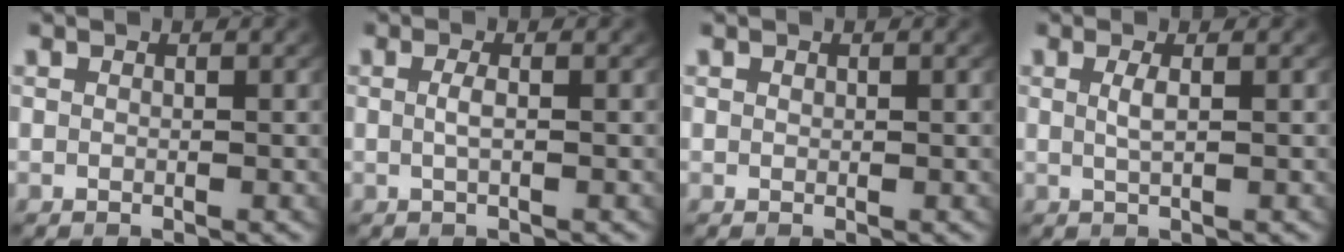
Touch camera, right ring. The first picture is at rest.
{"total": 1.2, "force": [-0.3, -0.1, 1.2], "torque": [-0.029, -0.008, 0.001]}
{"total": 0.0}
{"total": 1.4, "force": [0.2, -0.1, 1.4], "torque": [-0.033, -0.010, 0.011]}